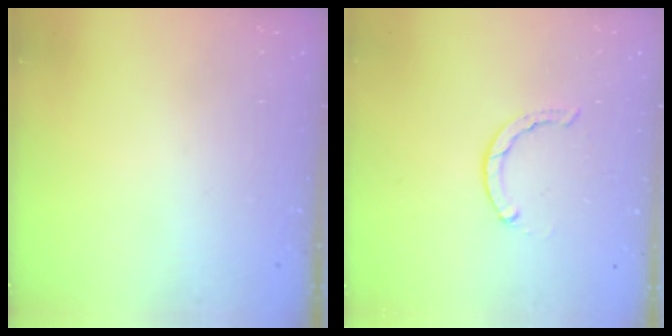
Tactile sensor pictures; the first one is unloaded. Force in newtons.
{"total": 1.5, "press": 1.5, "slide": 0.2}